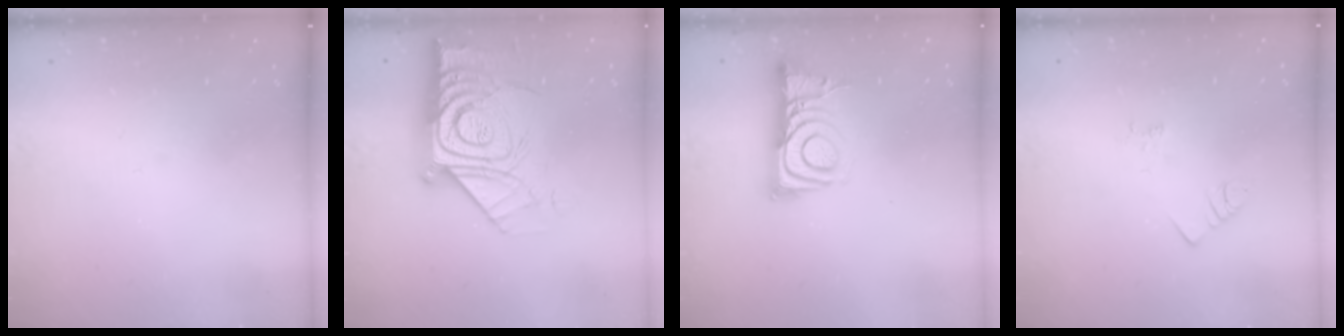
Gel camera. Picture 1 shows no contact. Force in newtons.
{"total": 22.0, "press": 21.9, "slide": 1.7}
{"total": 8.3, "press": 8.3, "slide": 0.7}
{"total": 1.4, "press": 1.4, "slide": 0.3}